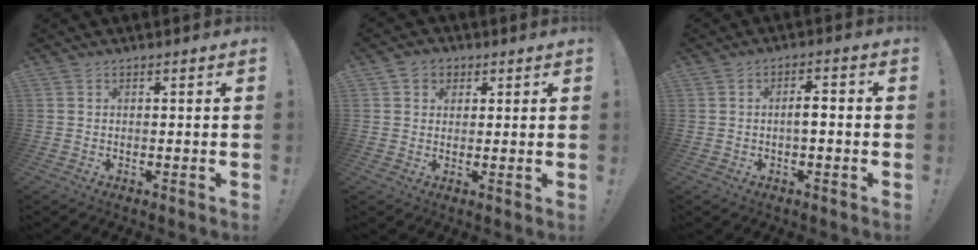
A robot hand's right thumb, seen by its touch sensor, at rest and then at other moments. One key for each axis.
{"total": 3.9, "fx": 1.4, "fy": 3.3, "fz": 1.4, "tx": -0.025, "ty": 0.001, "tz": 0.028}
{"total": 4.2, "fx": -1.0, "fy": 1.2, "fz": 3.9, "tx": -0.062, "ty": 0.007, "tz": -0.022}